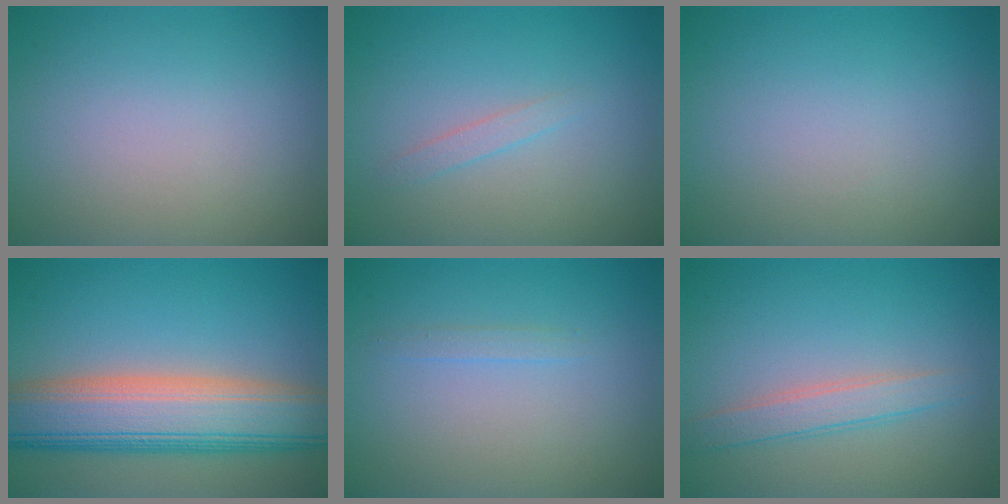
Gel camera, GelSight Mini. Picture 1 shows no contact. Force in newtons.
{"total": 1.0, "press": 1.0, "slide": 0.1}
{"total": 0.0}
{"total": 10.6, "press": 10.6, "slide": 0.7}
{"total": 0.8, "press": 0.8, "slide": 0.1}
{"total": 2.4, "press": 2.4, "slide": 0.1}